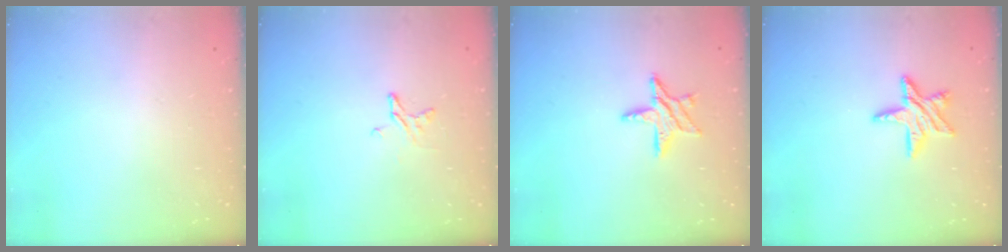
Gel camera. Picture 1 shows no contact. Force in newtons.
{"total": 3.9, "press": 3.9, "slide": 0.4}
{"total": 8.7, "press": 8.7, "slide": 0.6}
{"total": 9.8, "press": 9.8, "slide": 0.7}